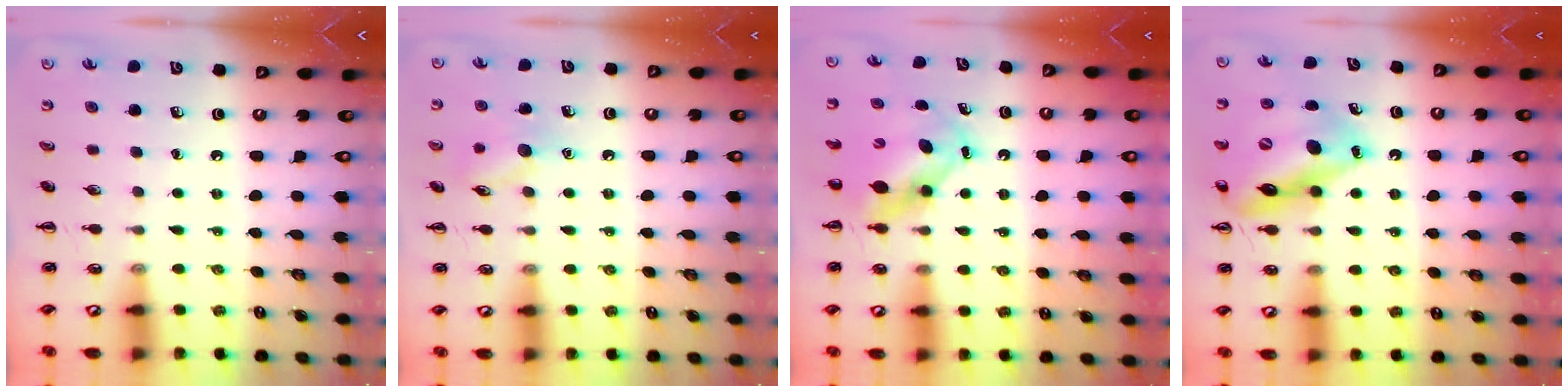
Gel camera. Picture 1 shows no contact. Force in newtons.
{"total": 9.1, "press": 9.0, "slide": 1.3}
{"total": 5.9, "press": 5.8, "slide": 1.1}
{"total": 16.3, "press": 15.7, "slide": 4.3}